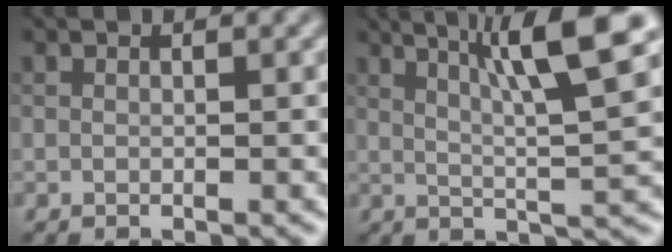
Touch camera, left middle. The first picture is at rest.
{"total": 9.4, "force": [4.2, 1.4, 8.3], "torque": [-0.111, 0.017, 0.069]}